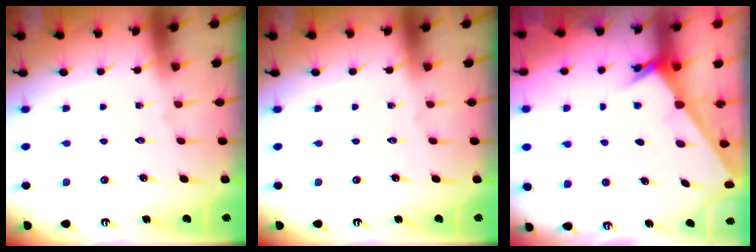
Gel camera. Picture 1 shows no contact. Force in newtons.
{"total": 0.0}
{"total": 2.3, "press": 2.3, "slide": 0.3}